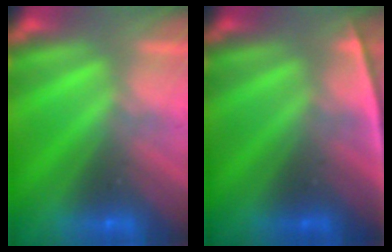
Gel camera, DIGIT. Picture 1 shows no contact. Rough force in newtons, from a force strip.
{"total": 2.3}